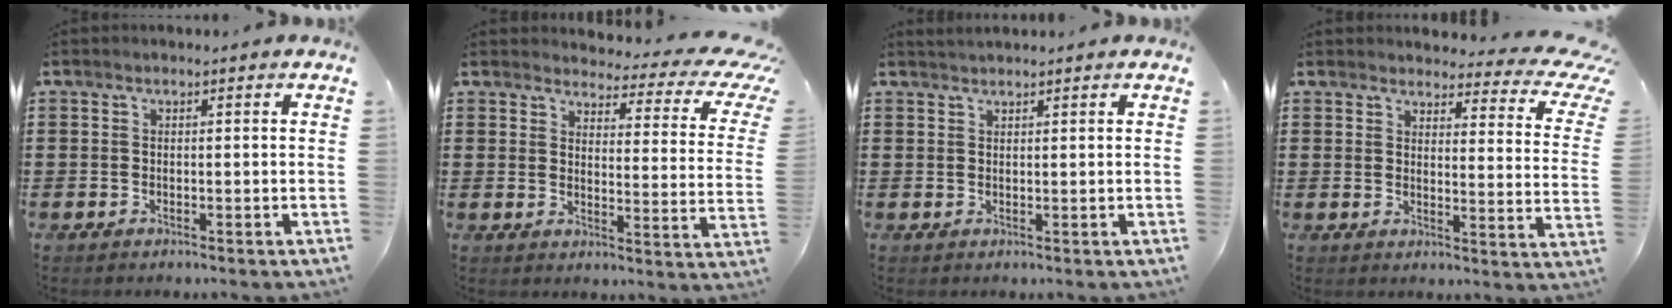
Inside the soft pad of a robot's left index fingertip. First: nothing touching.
{"total": 4.4, "force": [3.5, 1.1, 2.5], "torque": [-0.050, -0.027, 0.053]}
{"total": 1.0, "force": [1.0, 0.0, 0.3], "torque": [-0.006, 0.001, 0.019]}
{"total": 4.3, "force": [3.6, 1.1, 2.2], "torque": [-0.038, -0.030, 0.054]}